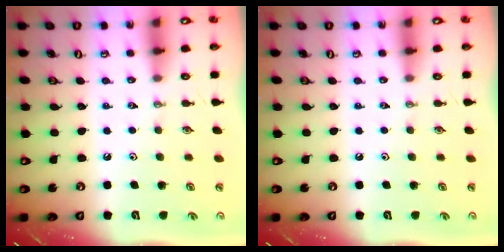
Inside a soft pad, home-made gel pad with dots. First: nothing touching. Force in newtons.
{"total": 0.0}